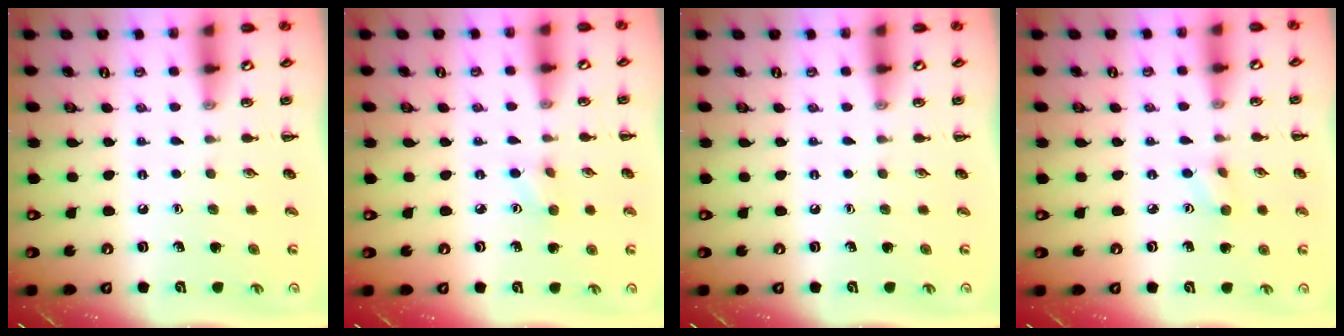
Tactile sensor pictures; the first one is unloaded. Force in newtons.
{"total": 3.2, "press": 3.0, "slide": 1.0}
{"total": 0.0}
{"total": 3.5, "press": 3.3, "slide": 1.1}